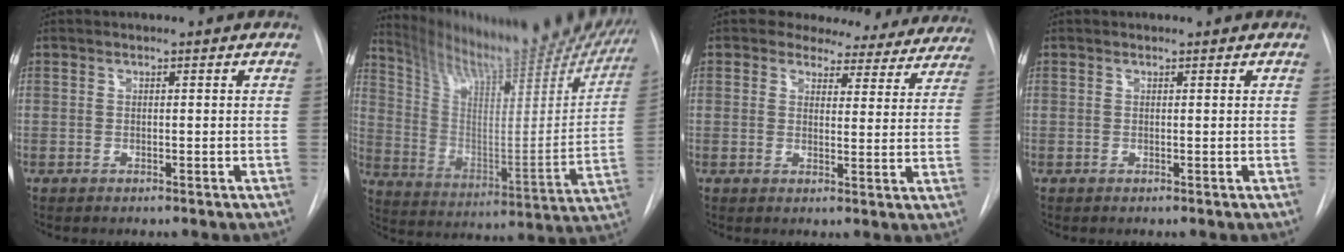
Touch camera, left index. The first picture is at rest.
{"total": 24.3, "force": [21.5, 4.4, 10.5], "torque": [-0.161, -0.055, 0.301]}
{"total": 15.5, "force": [13.9, 6.1, 3.3], "torque": [-0.016, -0.013, 0.139]}
{"total": 0.0}